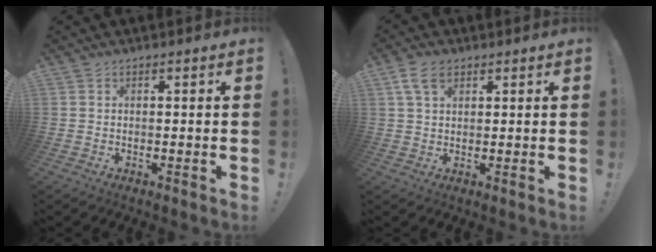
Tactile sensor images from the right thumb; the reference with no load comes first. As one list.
[{"total": 6.3, "force": [3.1, 3.7, 4.1], "torque": [-0.082, 0.002, 0.063]}]